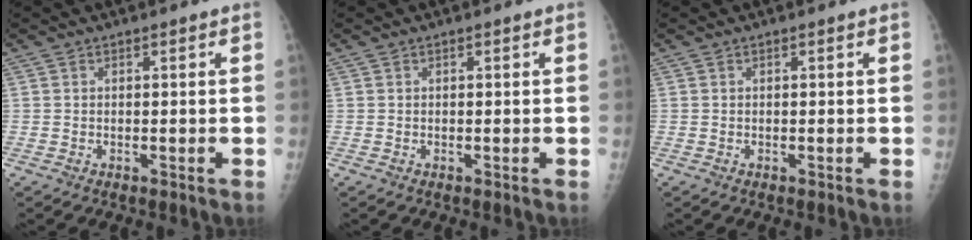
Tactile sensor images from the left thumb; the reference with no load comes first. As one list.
[{"total": 0.0}, {"total": 0.0}]